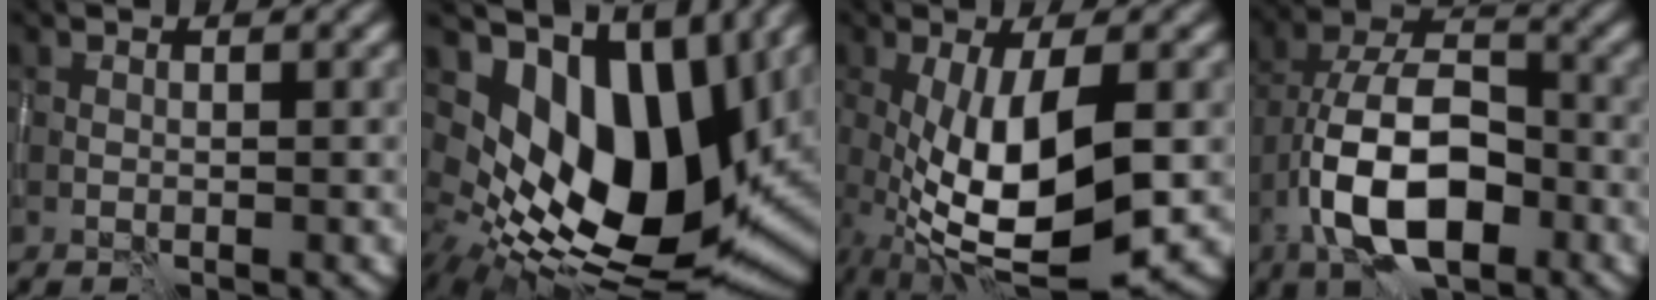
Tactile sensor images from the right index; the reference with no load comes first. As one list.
[{"total": 15.2, "force": [3.8, 8.7, 11.9], "torque": [-0.207, -0.007, 0.068]}, {"total": 10.4, "force": [-1.8, 3.6, 9.6], "torque": [-0.181, -0.019, -0.029]}, {"total": 10.5, "force": [-4.6, 5.1, 8.0], "torque": [-0.149, 0.005, -0.087]}]